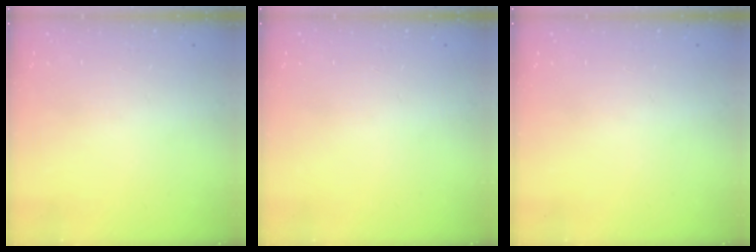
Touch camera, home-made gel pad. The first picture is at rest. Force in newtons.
{"total": 0.0}
{"total": 0.0}